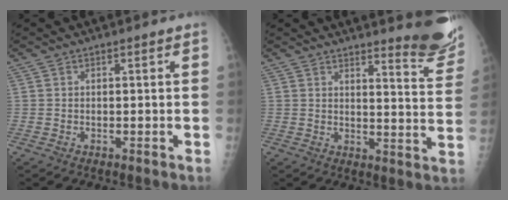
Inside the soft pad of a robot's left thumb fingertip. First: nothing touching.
{"total": 11.3, "force": [9.9, 1.5, 5.2], "torque": [-0.041, -0.100, 0.108]}